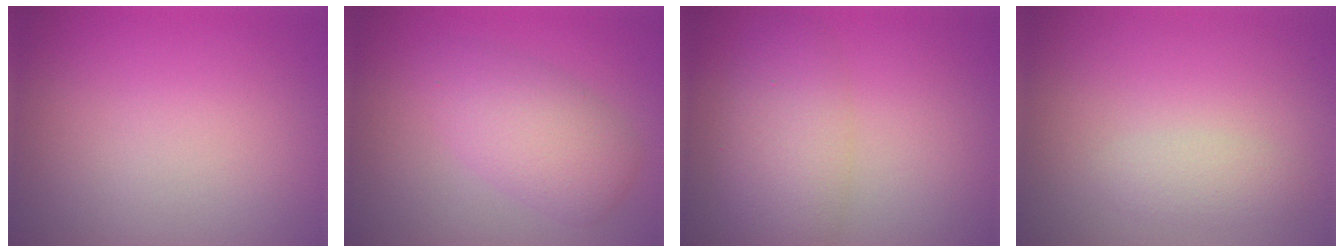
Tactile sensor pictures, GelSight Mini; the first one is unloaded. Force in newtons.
{"total": 4.2, "press": 4.2, "slide": 0.1}
{"total": 4.8, "press": 4.8, "slide": 0.2}
{"total": 1.4, "press": 1.4, "slide": 0.1}